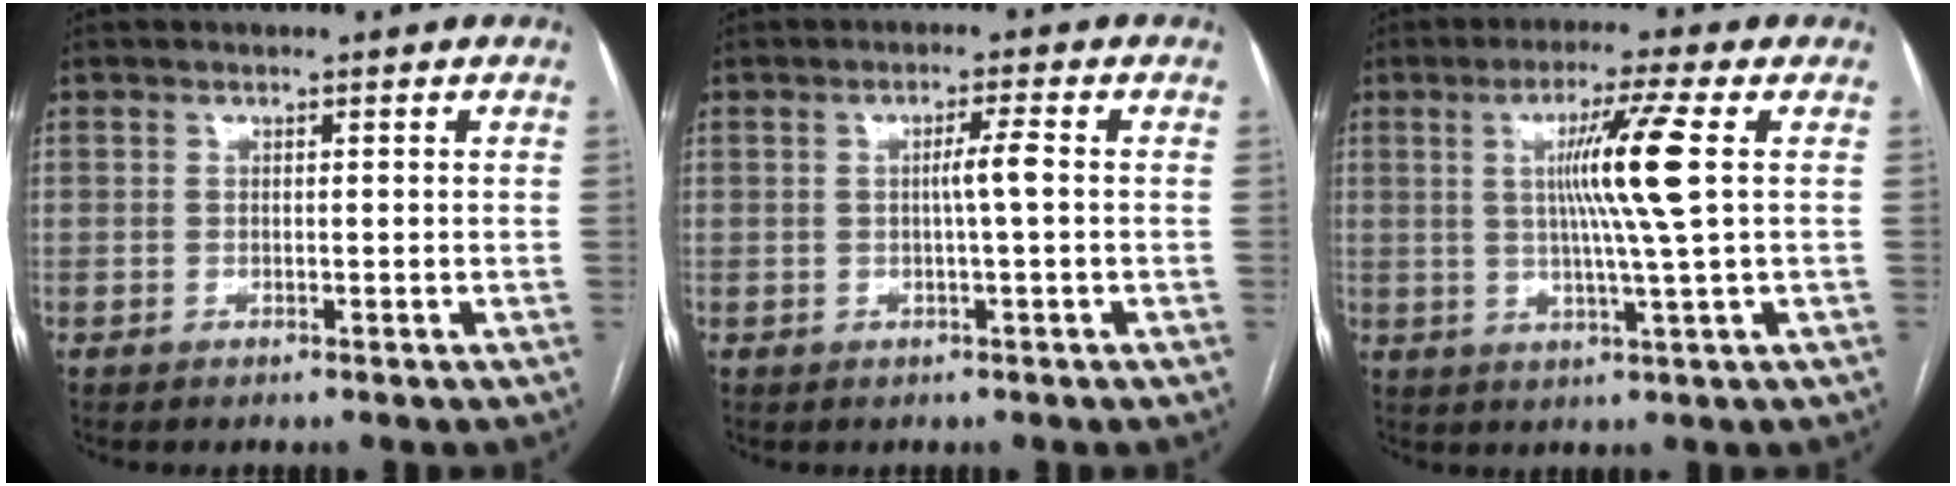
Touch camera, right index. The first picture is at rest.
{"total": 2.8, "force": [-0.1, -0.3, 2.8], "torque": [-0.047, 0.002, -0.001]}
{"total": 9.0, "force": [1.6, -1.8, 8.7], "torque": [-0.155, 0.000, 0.035]}